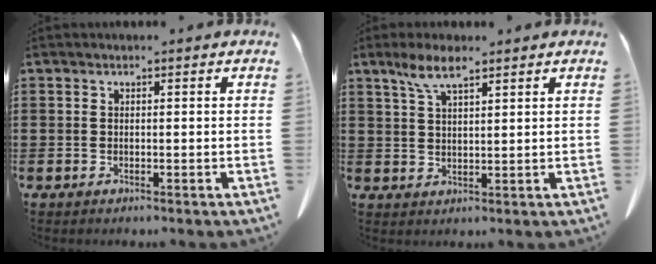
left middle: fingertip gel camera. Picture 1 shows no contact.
{"total": 5.1, "force": [3.2, 1.2, 3.7], "torque": [-0.081, 0.003, 0.058]}